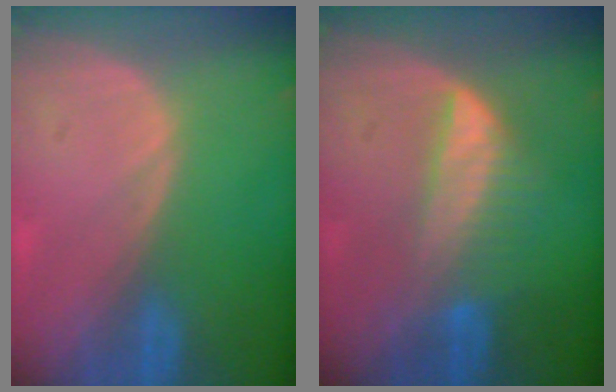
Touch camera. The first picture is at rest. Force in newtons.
{"total": 6.5, "press": 6.1, "slide": 2.2}